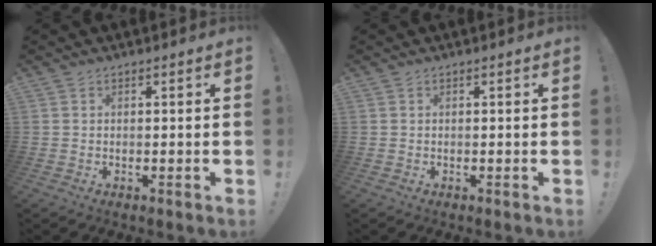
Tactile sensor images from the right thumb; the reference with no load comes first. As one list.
[{"total": 0.0}]